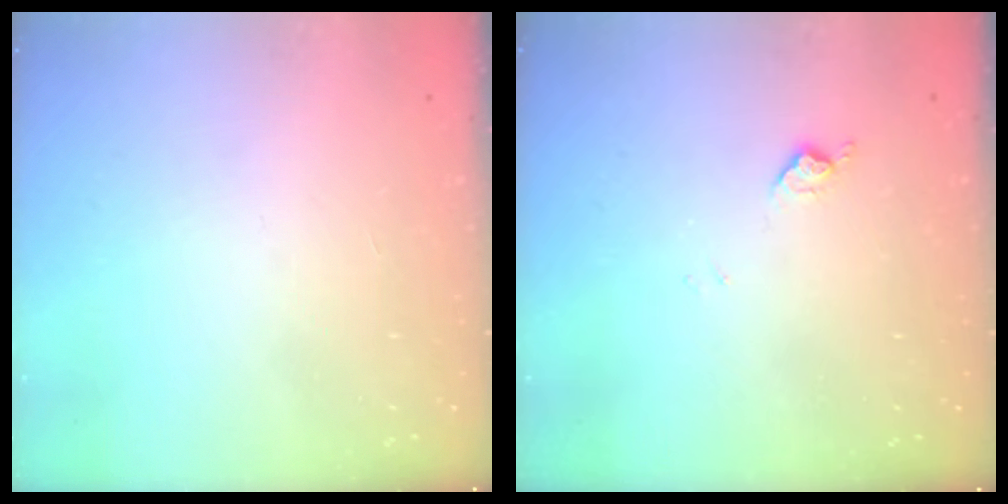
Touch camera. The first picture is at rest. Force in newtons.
{"total": 7.7, "press": 7.7, "slide": 0.7}